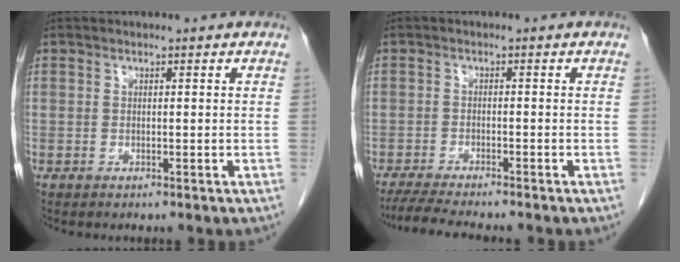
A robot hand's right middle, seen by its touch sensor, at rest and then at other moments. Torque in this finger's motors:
{"motor_torque": [0.32, -0.22, 0.09, 0.02]}